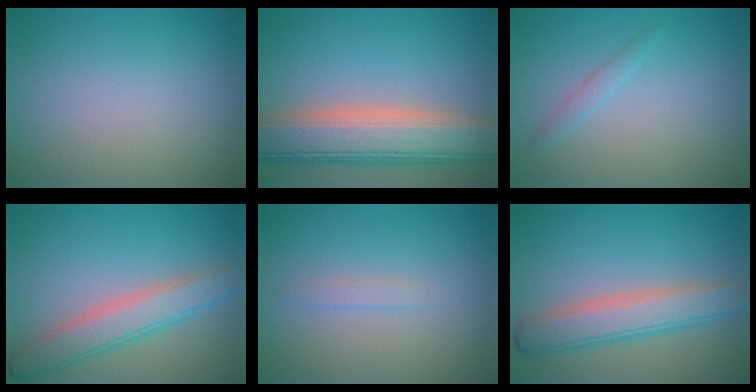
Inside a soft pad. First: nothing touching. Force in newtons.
{"total": 8.6, "press": 8.6, "slide": 0.8}
{"total": 1.0, "press": 1.0, "slide": 0.0}
{"total": 4.5, "press": 4.5, "slide": 0.1}
{"total": 0.9, "press": 0.8, "slide": 0.1}
{"total": 4.7, "press": 4.7, "slide": 0.2}